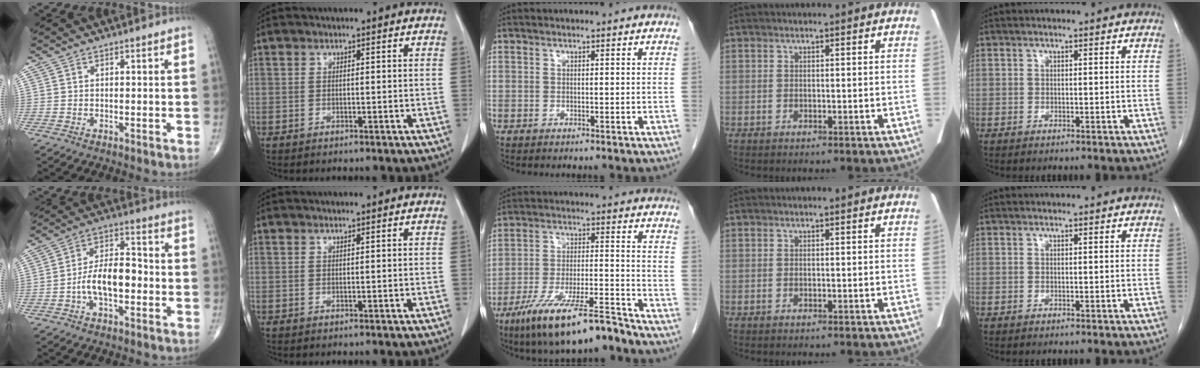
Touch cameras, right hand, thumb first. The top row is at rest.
{"thumb": {"total": 10.2, "force": [-2.4, 5.1, 8.5], "torque": [-0.142, 0.034, -0.050]}, "middle": {"total": 13.4, "force": [-10.1, 1.5, 8.7], "torque": [-0.156, -0.017, -0.174]}}